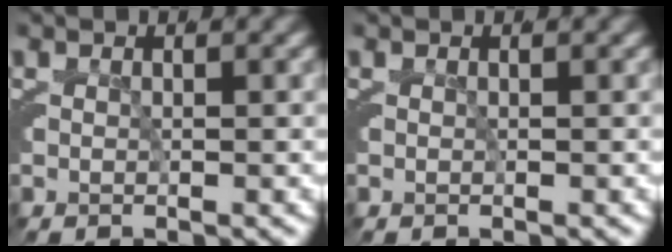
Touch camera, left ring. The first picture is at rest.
{"total": 0.0}